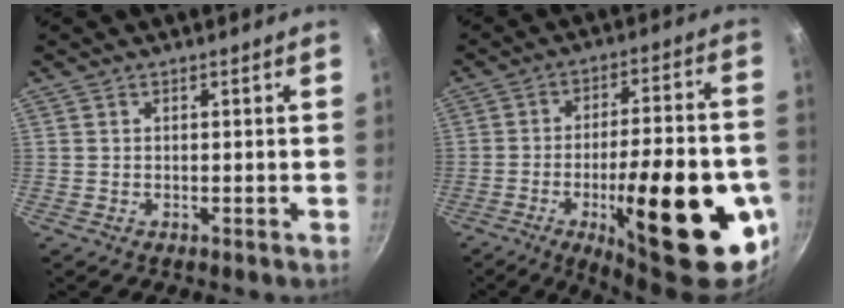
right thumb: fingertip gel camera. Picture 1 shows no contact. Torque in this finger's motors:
{"motor_torque": [1.39, 3.30, 1.20, -0.03, 0.28]}